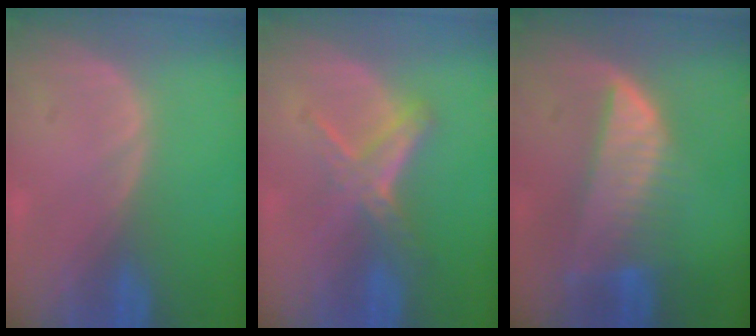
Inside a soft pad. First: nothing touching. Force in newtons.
{"total": 5.2, "press": 5.2, "slide": 0.7}
{"total": 7.5, "press": 6.8, "slide": 3.2}